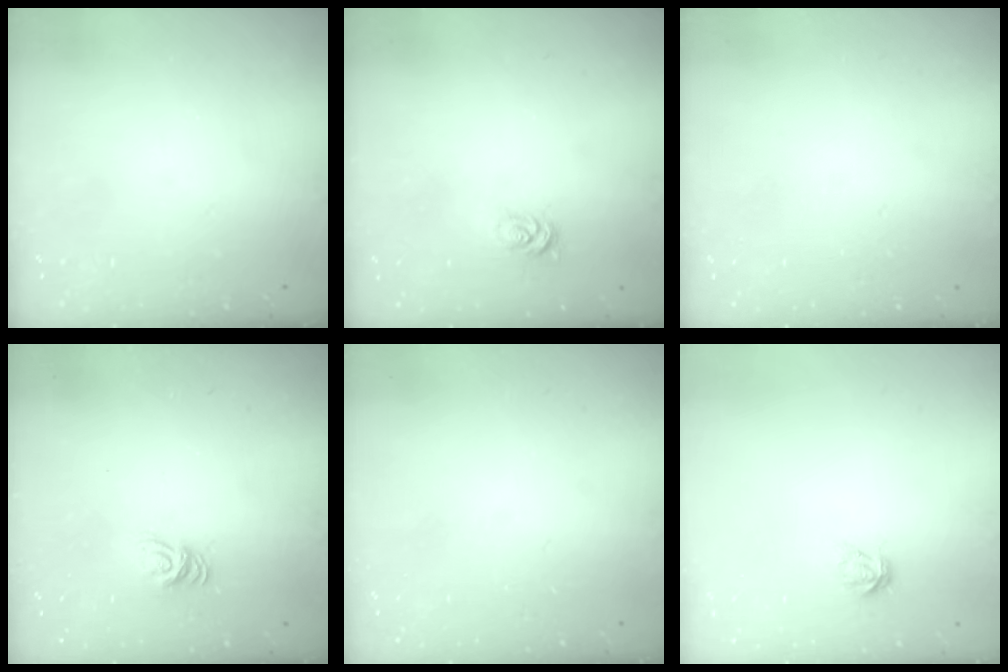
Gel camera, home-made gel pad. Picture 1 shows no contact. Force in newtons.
{"total": 2.5, "press": 2.5, "slide": 0.3}
{"total": 0.0}
{"total": 7.3, "press": 7.3, "slide": 0.4}
{"total": 0.0}
{"total": 3.7, "press": 3.7, "slide": 0.1}